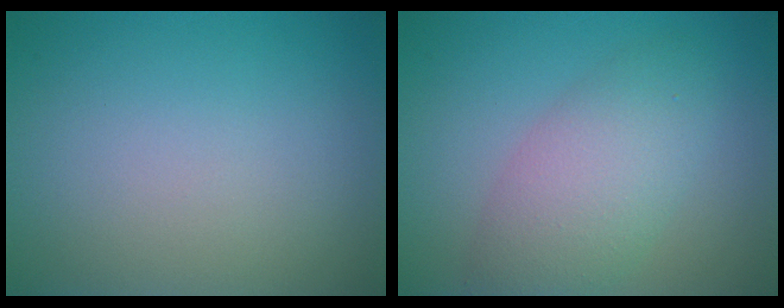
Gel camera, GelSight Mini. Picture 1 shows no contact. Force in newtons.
{"total": 4.9, "press": 4.9, "slide": 0.2}